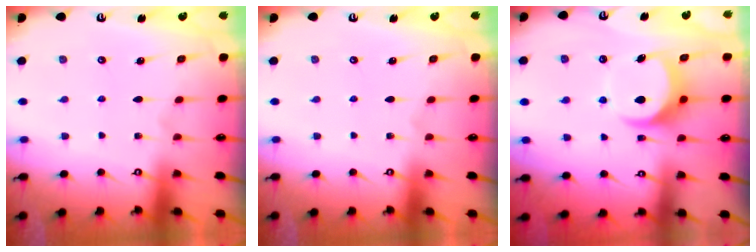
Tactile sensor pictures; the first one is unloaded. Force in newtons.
{"total": 0.0}
{"total": 7.0, "press": 7.0, "slide": 0.9}